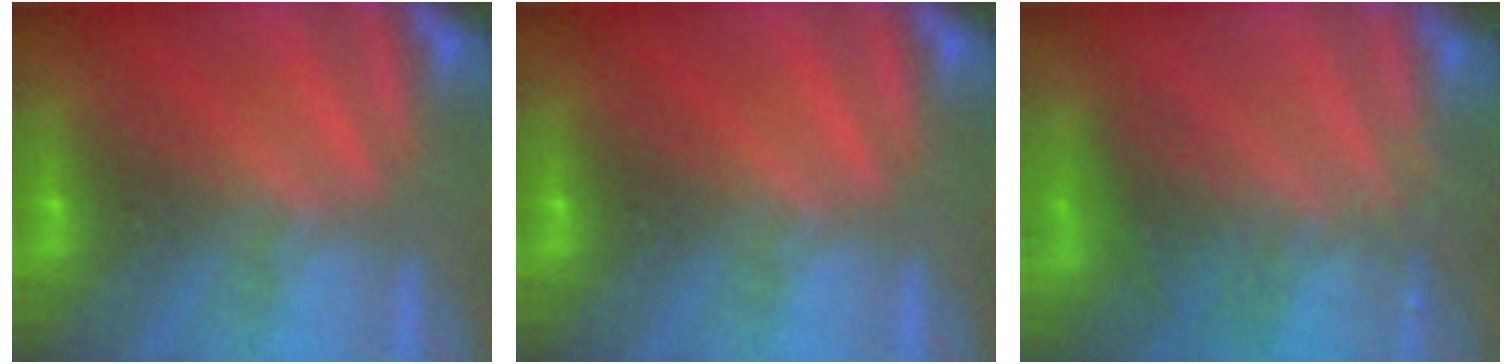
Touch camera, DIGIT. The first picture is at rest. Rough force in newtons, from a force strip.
{"total": 0.0}
{"total": 2.9}